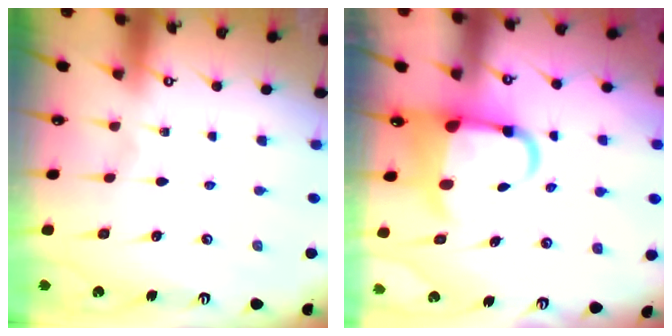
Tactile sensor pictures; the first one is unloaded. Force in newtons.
{"total": 7.6, "press": 7.3, "slide": 1.8}